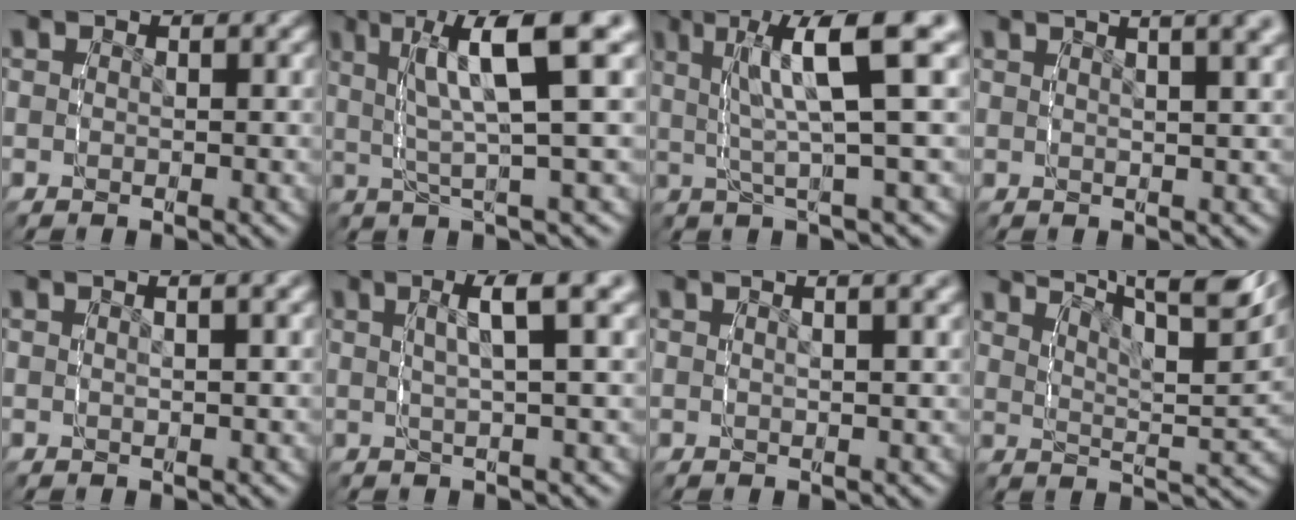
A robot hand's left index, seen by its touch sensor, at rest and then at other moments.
{"total": 7.6, "force": [3.0, 0.6, 7.0], "torque": [-0.097, 0.021, 0.041]}
{"total": 7.6, "force": [2.8, 0.6, 7.0], "torque": [-0.098, 0.023, 0.036]}
{"total": 6.3, "force": [4.0, 1.4, 4.7], "torque": [-0.049, 0.026, 0.054]}
{"total": 2.5, "force": [1.4, -0.2, 2.0], "torque": [-0.016, 0.016, 0.020]}
{"total": 4.9, "force": [2.4, -0.1, 4.3], "torque": [-0.058, 0.023, 0.033]}
{"total": 3.6, "force": [2.3, 0.2, 2.8], "torque": [-0.025, 0.018, 0.031]}
{"total": 12.6, "force": [8.8, 4.0, 8.1], "torque": [-0.086, 0.036, 0.114]}